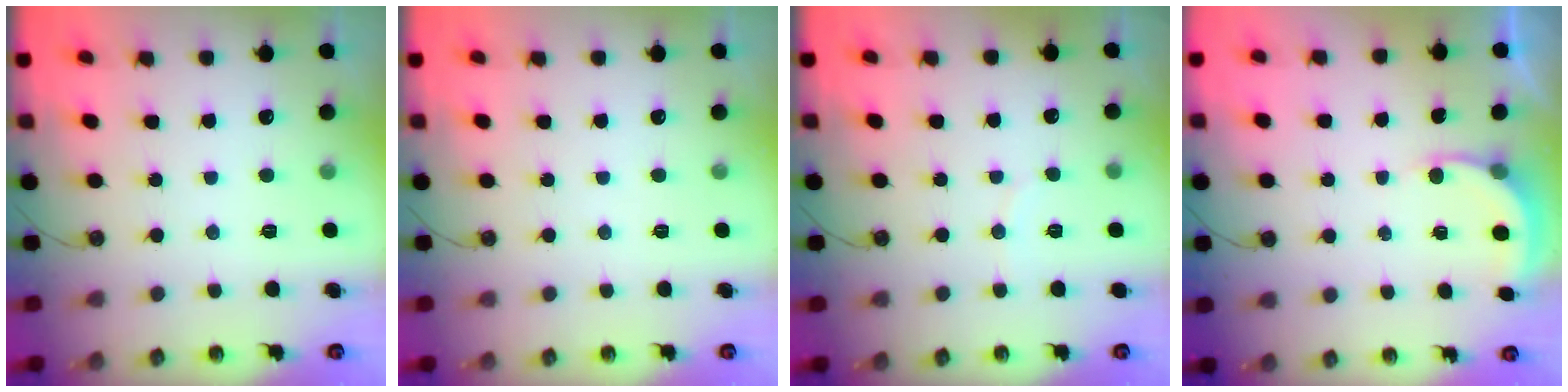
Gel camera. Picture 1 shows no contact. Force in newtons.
{"total": 0.0}
{"total": 2.3, "press": 2.3, "slide": 0.2}
{"total": 3.4, "press": 3.4, "slide": 0.3}